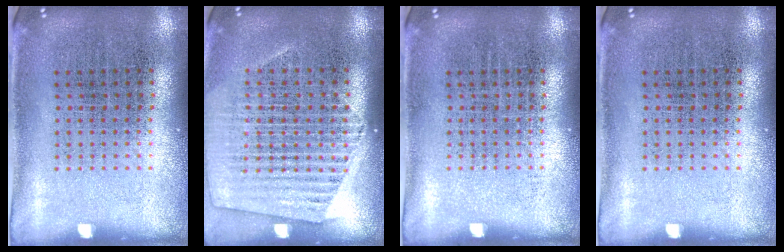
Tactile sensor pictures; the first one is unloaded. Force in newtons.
{"total": 1.5, "press": 1.4, "slide": 0.5}
{"total": 0.0}
{"total": 0.0}